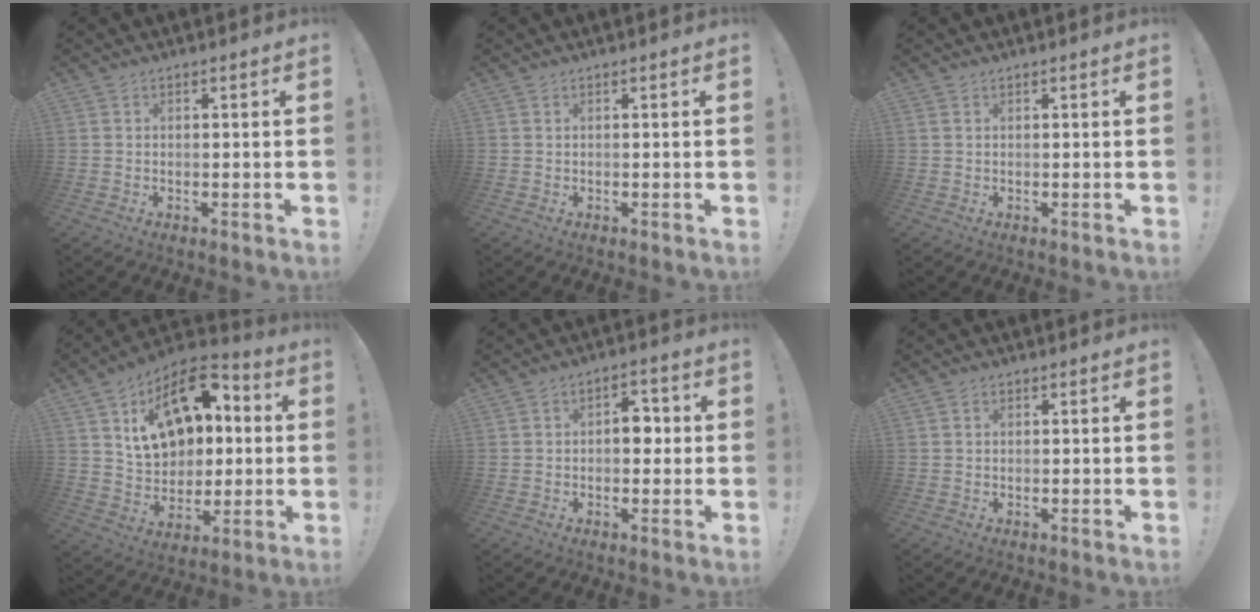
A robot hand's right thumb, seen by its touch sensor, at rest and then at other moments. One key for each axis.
{"total": 0.0}
{"total": 0.6, "fx": 0.3, "fy": 0.3, "fz": 0.3, "tx": -0.009, "ty": 0.002, "tz": 0.007}
{"total": 18.9, "fx": 6.9, "fy": 12.9, "fz": 11.9, "tx": -0.171, "ty": -0.023, "tz": 0.133}
{"total": 6.7, "fx": -0.2, "fy": 4.8, "fz": 4.7, "tx": -0.049, "ty": 0.010, "tz": -0.008}
{"total": 0.7, "fx": 0.0, "fy": 0.7, "fz": 0.1, "tx": -0.004, "ty": 0.004, "tz": 0.001}